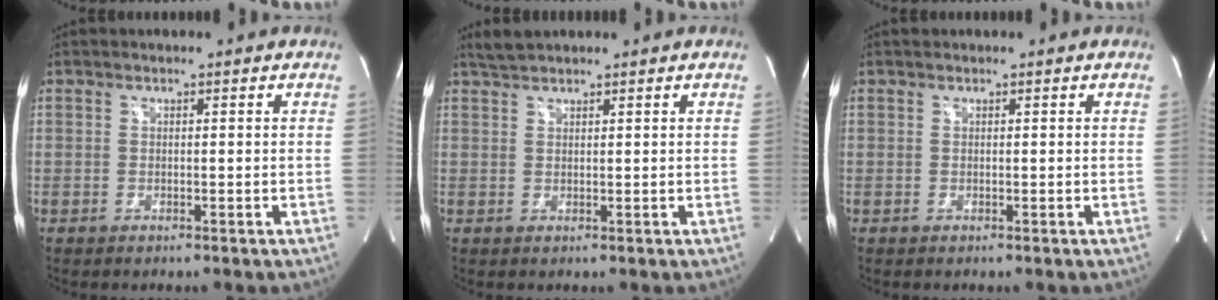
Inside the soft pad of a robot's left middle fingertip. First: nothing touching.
{"total": 2.1, "force": [2.0, 0.1, 0.6], "torque": [-0.019, 0.011, 0.043]}
{"total": 0.0}